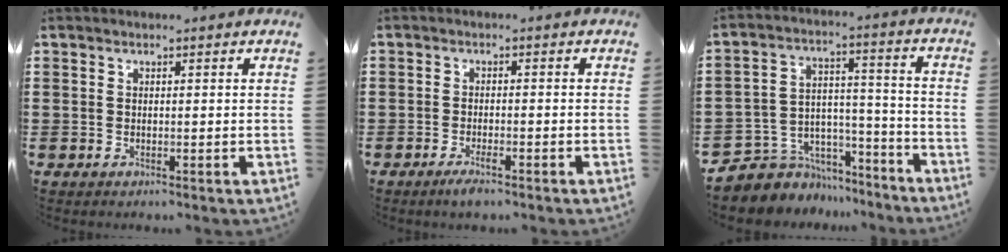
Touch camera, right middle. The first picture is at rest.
{"total": 2.0, "force": [-1.5, 0.4, 1.3], "torque": [-0.029, -0.003, -0.031]}
{"total": 5.6, "force": [-4.3, 3.5, -0.1], "torque": [-0.015, 0.006, -0.084]}